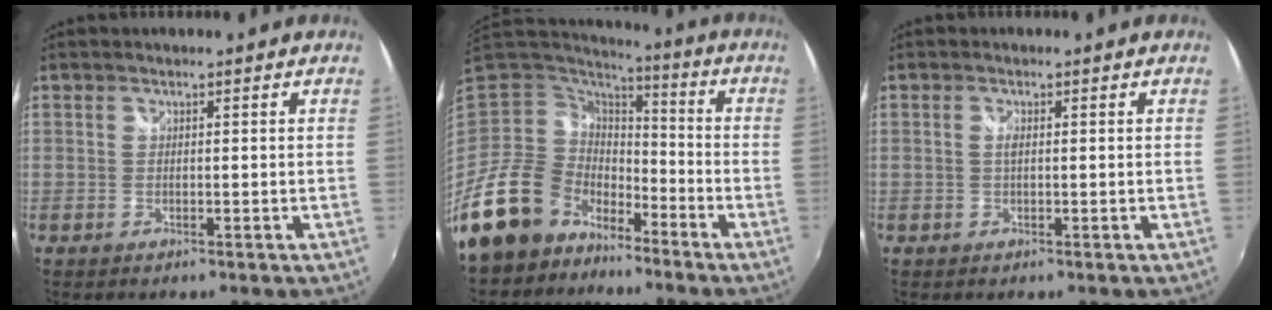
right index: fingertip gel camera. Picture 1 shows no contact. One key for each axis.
{"total": 16.6, "fx": -11.5, "fy": 10.9, "fz": 5.0, "tx": -0.137, "ty": 0.009, "tz": -0.199}
{"total": 1.1, "fx": 0.1, "fy": 0.3, "fz": 1.0, "tx": -0.021, "ty": 0.000, "tz": 0.000}